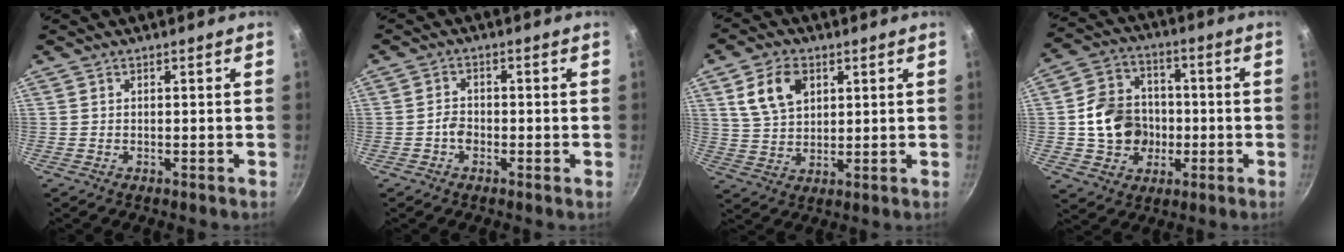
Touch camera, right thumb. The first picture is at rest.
{"total": 2.3, "force": [-1.0, 1.6, 1.4], "torque": [-0.018, 0.013, -0.022]}
{"total": 9.5, "force": [3.7, 6.3, 6.0], "torque": [-0.095, -0.006, 0.072]}
{"total": 13.2, "force": [-1.2, 11.5, 6.5], "torque": [-0.086, 0.033, -0.020]}